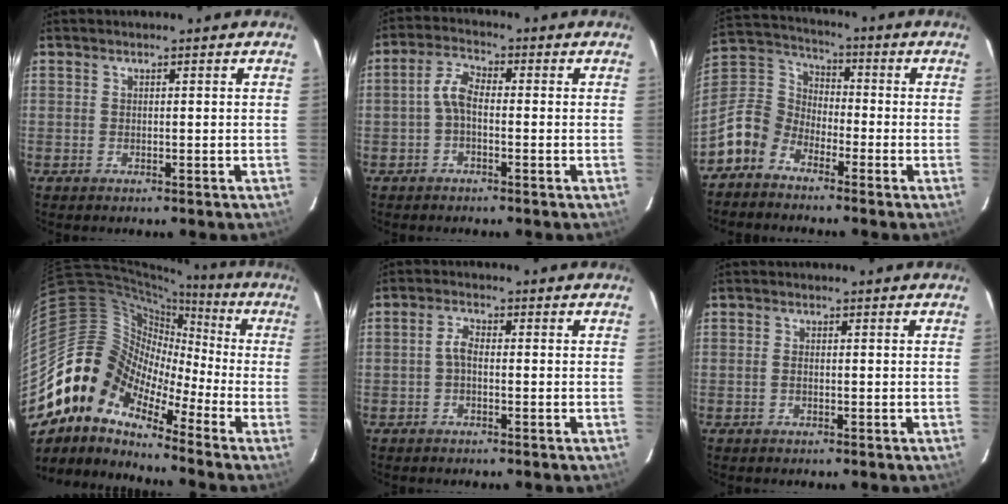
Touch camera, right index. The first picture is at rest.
{"total": 3.9, "force": [-1.1, 1.8, 3.2], "torque": [-0.072, 0.016, -0.025]}
{"total": 9.6, "force": [-6.4, 6.5, 2.9], "torque": [-0.076, 0.035, -0.147]}
{"total": 11.0, "force": [-7.0, 7.4, 4.2], "torque": [-0.064, 0.026, -0.166]}
{"total": 2.2, "force": [-0.7, 1.0, 1.8], "torque": [-0.039, 0.008, -0.015]}
{"total": 0.9, "force": [-0.3, 0.5, 0.7], "torque": [-0.015, 0.001, -0.006]}